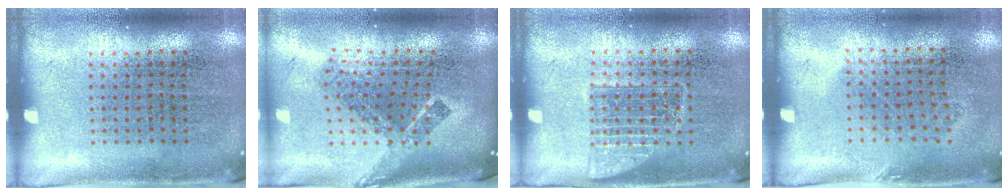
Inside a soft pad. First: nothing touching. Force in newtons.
{"total": 2.4, "press": 1.6, "slide": 1.8}
{"total": 1.0, "press": 1.0, "slide": 0.3}
{"total": 0.9, "press": 0.6, "slide": 0.6}